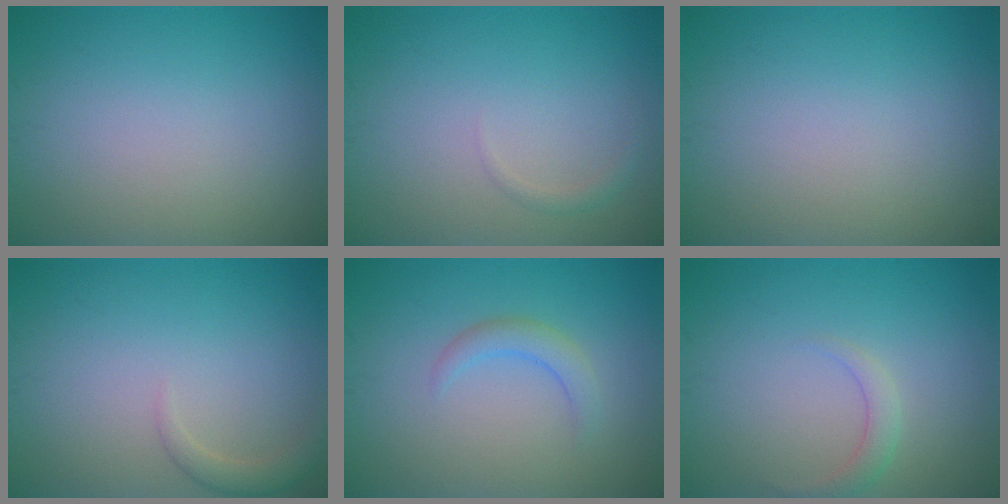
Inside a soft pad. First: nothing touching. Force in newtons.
{"total": 0.8, "press": 0.8, "slide": 0.0}
{"total": 0.0}
{"total": 1.6, "press": 1.6, "slide": 0.0}
{"total": 1.9, "press": 1.9, "slide": 0.3}
{"total": 1.5, "press": 1.5, "slide": 0.1}